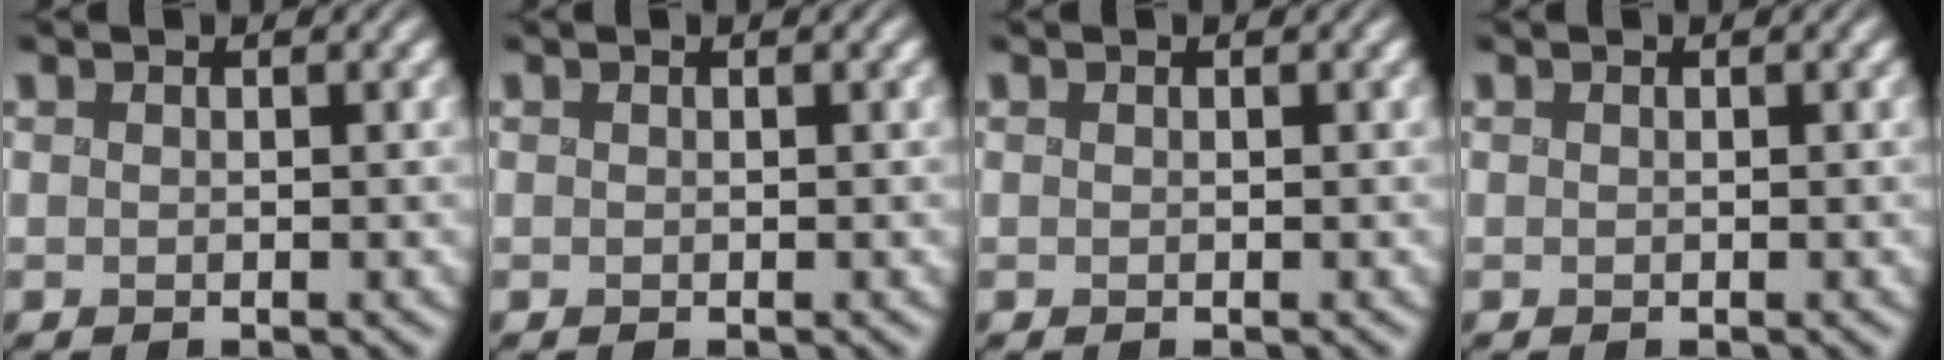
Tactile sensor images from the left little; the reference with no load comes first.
{"total": 0.0}
{"total": 0.0}
{"total": 0.0}